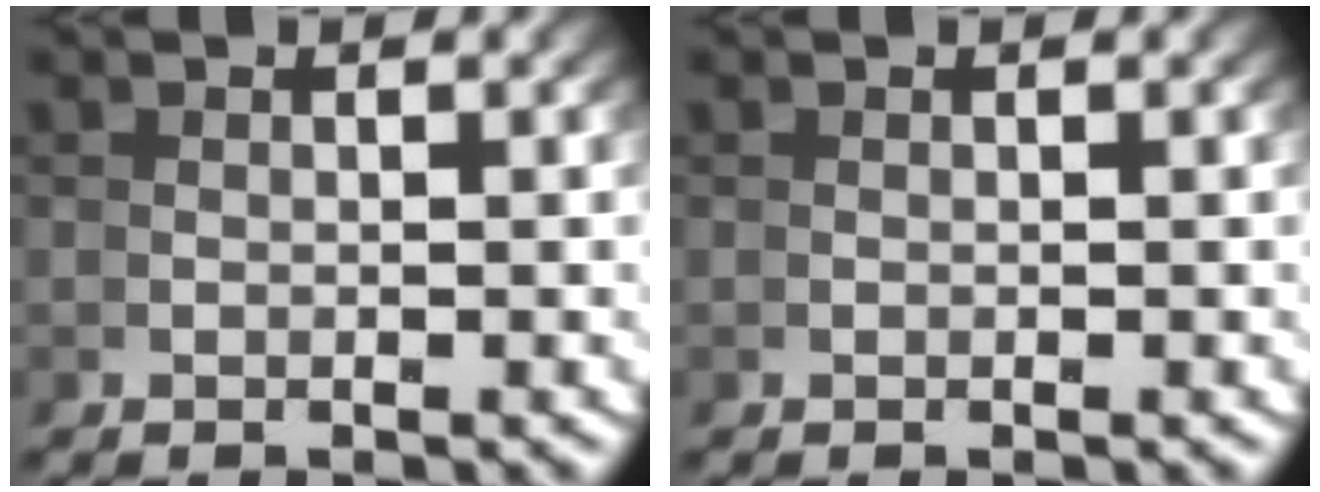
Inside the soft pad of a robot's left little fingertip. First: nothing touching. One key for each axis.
{"total": 0.0}